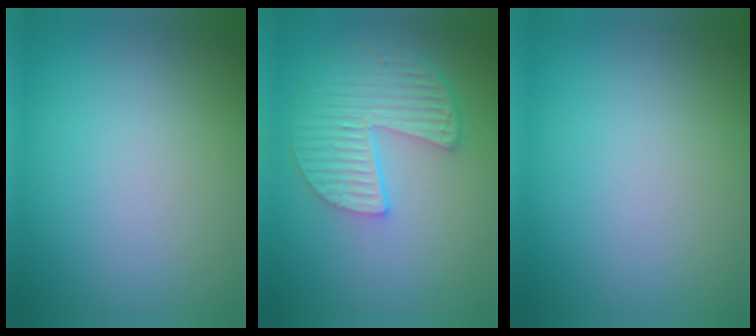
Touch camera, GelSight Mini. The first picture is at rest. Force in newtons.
{"total": 5.7, "press": 4.4, "slide": 3.7}
{"total": 0.0}